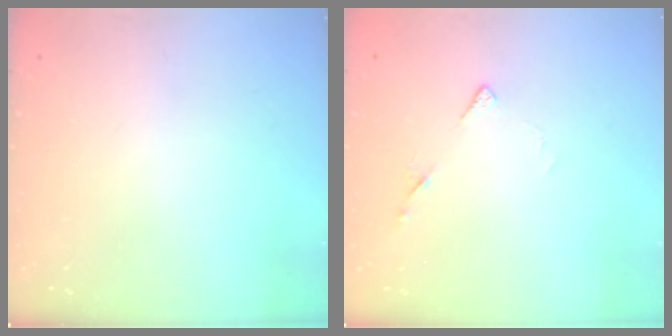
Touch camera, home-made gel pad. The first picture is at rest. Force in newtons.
{"total": 7.1, "press": 7.0, "slide": 1.0}